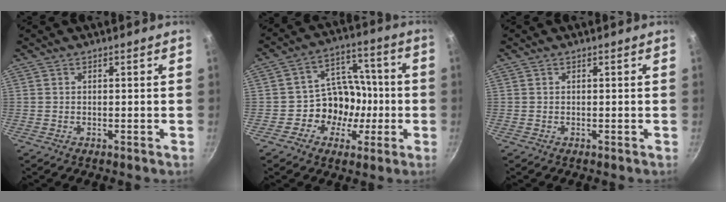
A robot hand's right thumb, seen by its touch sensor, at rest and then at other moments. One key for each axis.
{"total": 11.7, "fx": -2.3, "fy": 9.4, "fz": 6.5, "tx": -0.047, "ty": 0.042, "tz": -0.040}
{"total": 0.0}